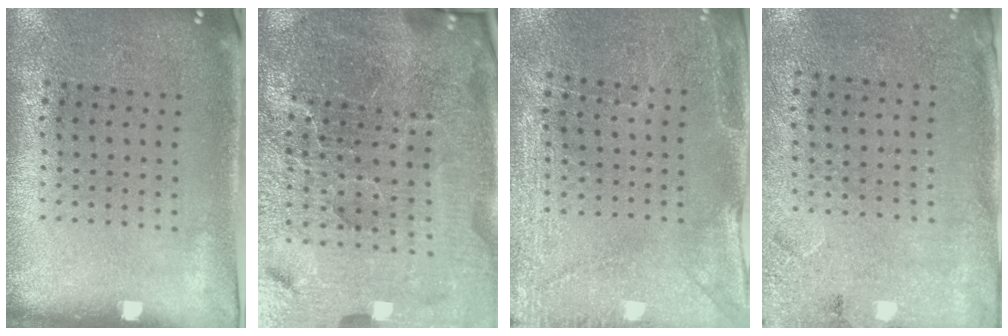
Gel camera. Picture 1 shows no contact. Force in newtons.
{"total": 7.1, "press": 6.1, "slide": 3.6}
{"total": 2.9, "press": 2.8, "slide": 0.5}
{"total": 2.7, "press": 2.2, "slide": 1.6}